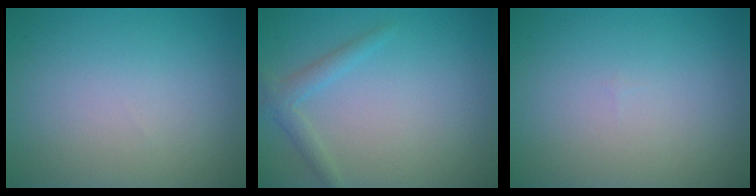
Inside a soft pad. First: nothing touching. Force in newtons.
{"total": 1.7, "press": 1.7, "slide": 0.1}
{"total": 0.0}